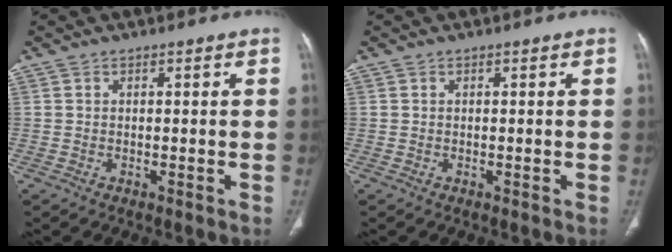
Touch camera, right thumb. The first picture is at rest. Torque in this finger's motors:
{"motor_torque": [0.00, 0.01, -0.15, 0.13, 0.01]}